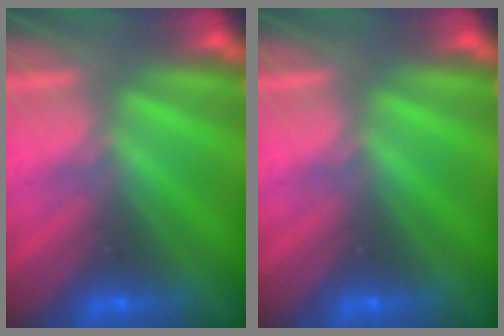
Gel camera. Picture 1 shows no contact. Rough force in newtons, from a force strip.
{"total": 0.0}